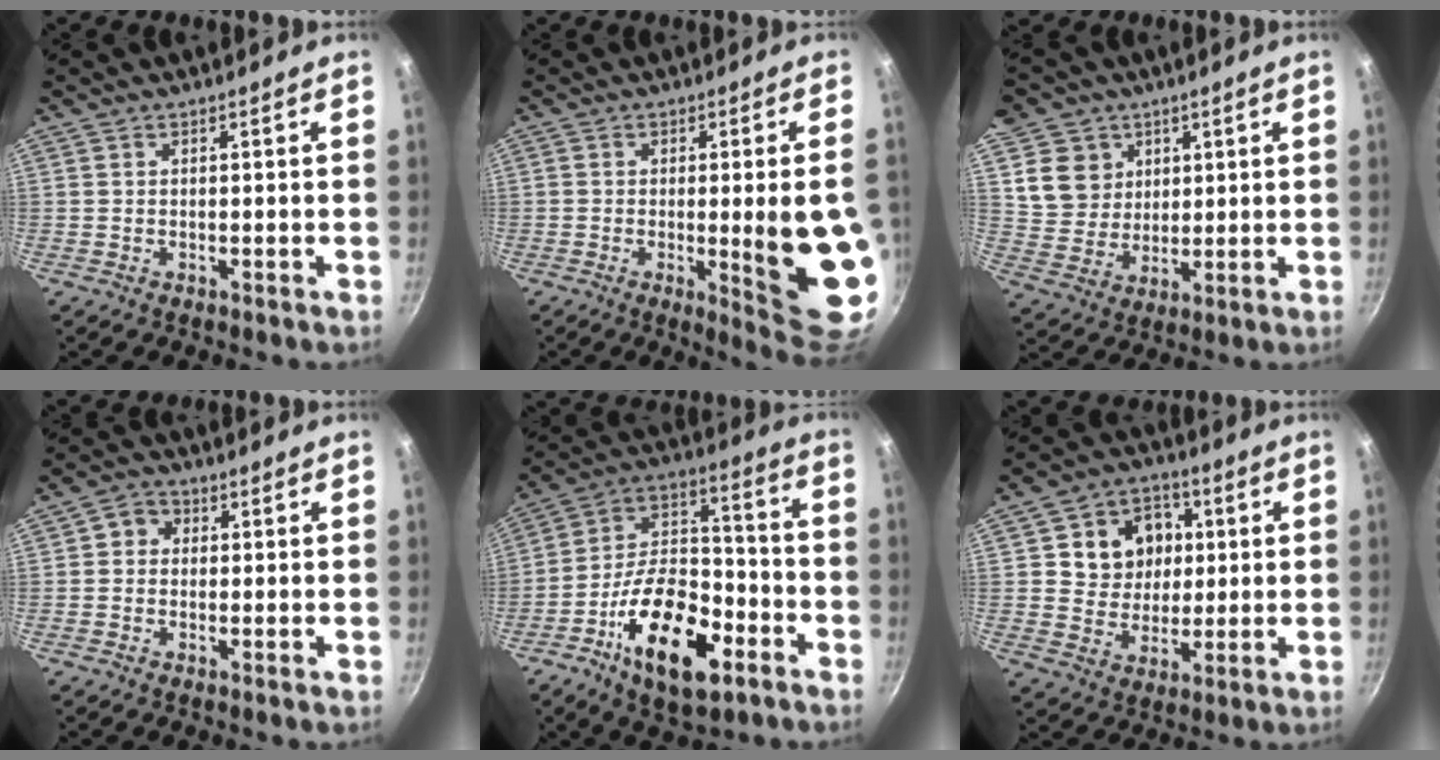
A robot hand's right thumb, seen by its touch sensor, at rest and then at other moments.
{"total": 14.3, "force": [-1.7, 2.3, 14.0], "torque": [-0.165, -0.010, -0.014]}
{"total": 9.9, "force": [4.2, 8.6, 2.5], "torque": [0.001, -0.025, 0.081]}
{"total": 3.5, "force": [0.4, 3.2, 1.3], "torque": [-0.001, 0.004, -0.004]}
{"total": 21.4, "force": [-9.6, 10.6, 15.9], "torque": [-0.245, 0.054, -0.170]}
{"total": 12.4, "force": [2.4, 10.8, 5.6], "torque": [-0.055, 0.002, 0.037]}